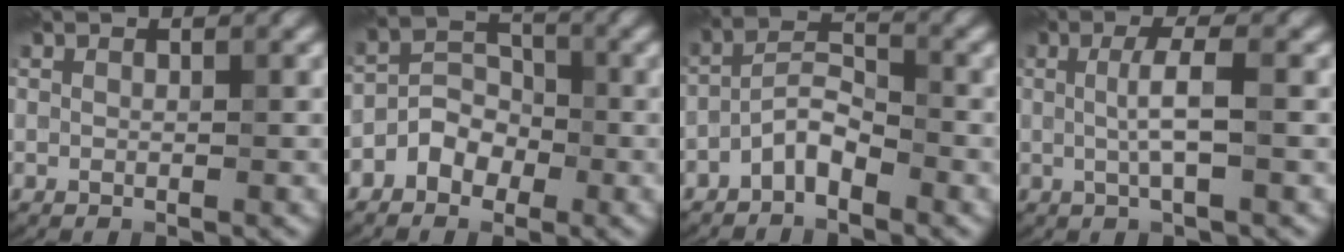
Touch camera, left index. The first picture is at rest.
{"total": 2.9, "force": [-1.6, 2.1, 1.2], "torque": [-0.016, 0.010, -0.037]}
{"total": 2.7, "force": [-2.0, 1.0, 1.7], "torque": [-0.030, 0.015, -0.045]}
{"total": 2.5, "force": [0.2, 0.1, 2.5], "torque": [-0.050, 0.001, 0.002]}